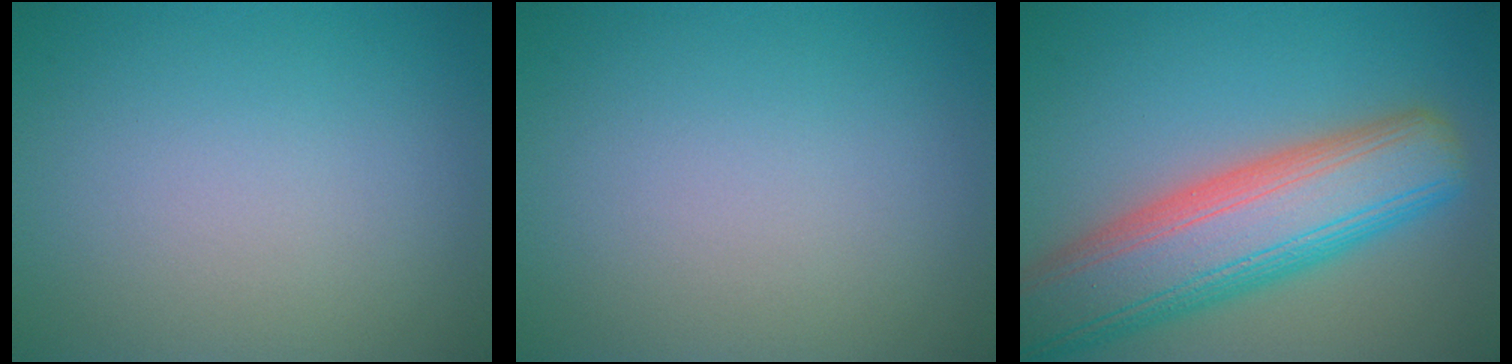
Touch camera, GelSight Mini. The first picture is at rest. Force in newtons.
{"total": 0.0}
{"total": 10.8, "press": 10.8, "slide": 0.6}